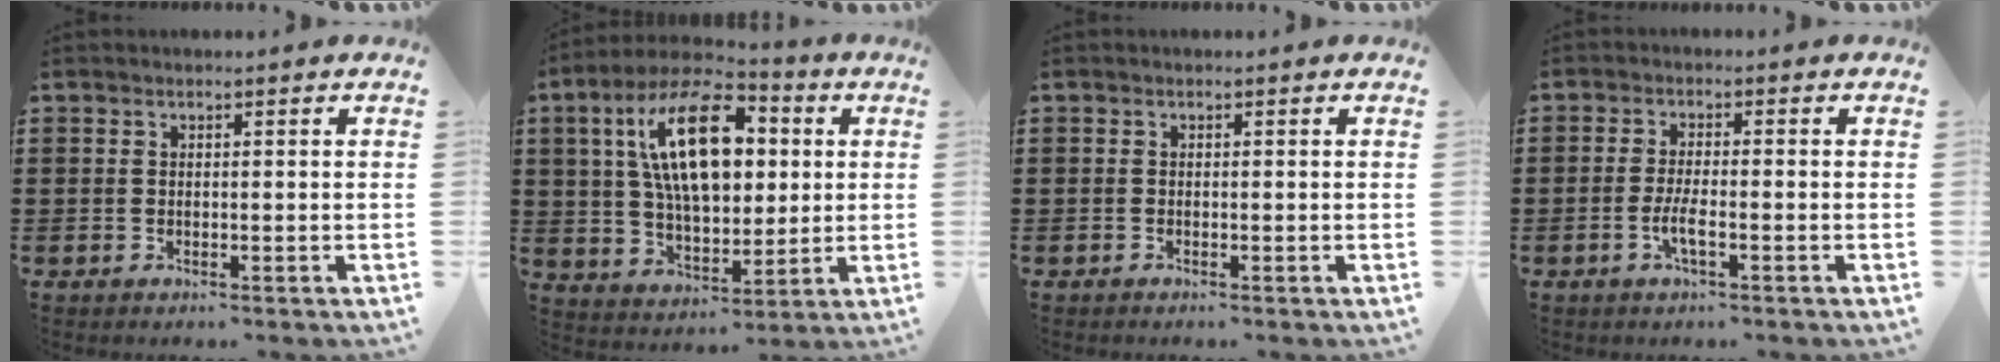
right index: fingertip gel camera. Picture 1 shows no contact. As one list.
[{"total": 16.4, "force": [4.9, 8.2, 13.3], "torque": [-0.272, 0.014, 0.081]}, {"total": 0.0}, {"total": 3.1, "force": [-1.3, 0.5, 2.8], "torque": [-0.062, -0.005, -0.028]}]